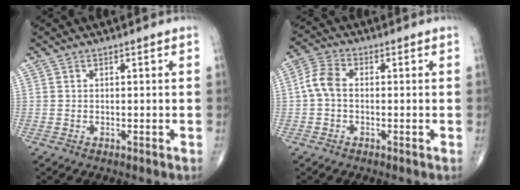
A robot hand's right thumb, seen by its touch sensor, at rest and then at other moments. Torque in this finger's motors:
{"motor_torque": [0.01, 0.15, 0.46, -0.08, 0.04]}